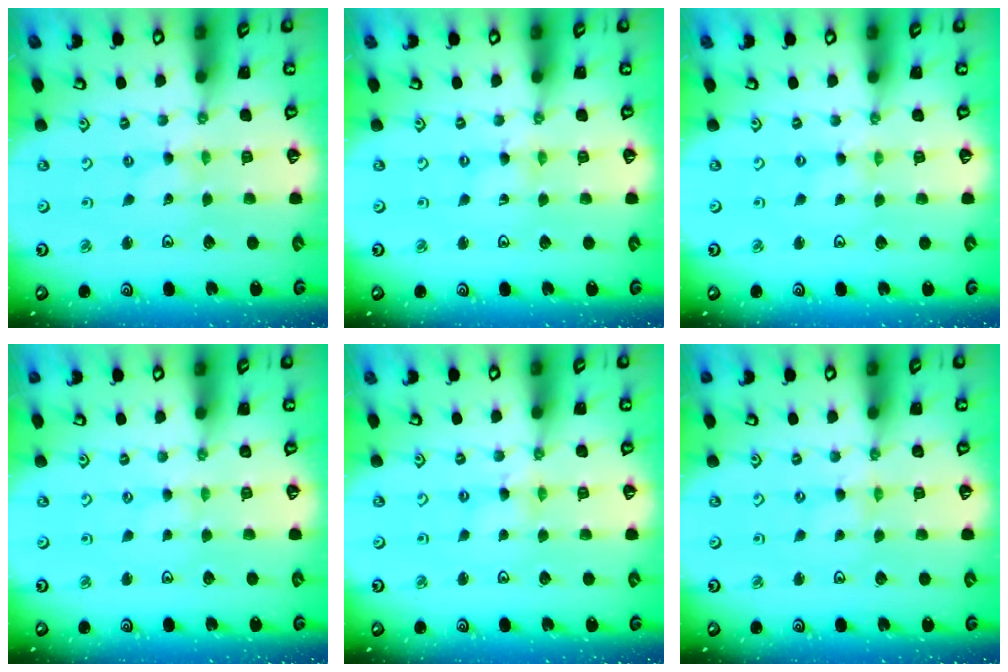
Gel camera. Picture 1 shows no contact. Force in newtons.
{"total": 0.5, "press": 0.5, "slide": 0.2}
{"total": 0.0}
{"total": 0.0}
{"total": 2.0, "press": 2.0, "slide": 0.3}
{"total": 0.5, "press": 0.5, "slide": 0.2}